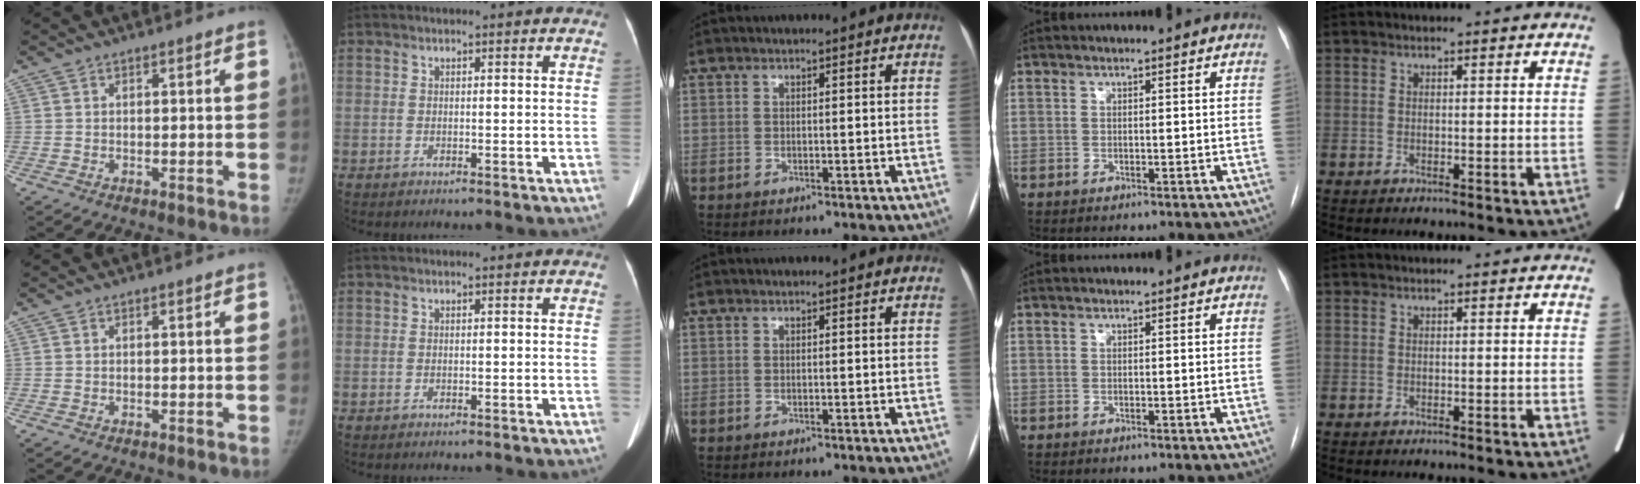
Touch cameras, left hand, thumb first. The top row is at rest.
{}